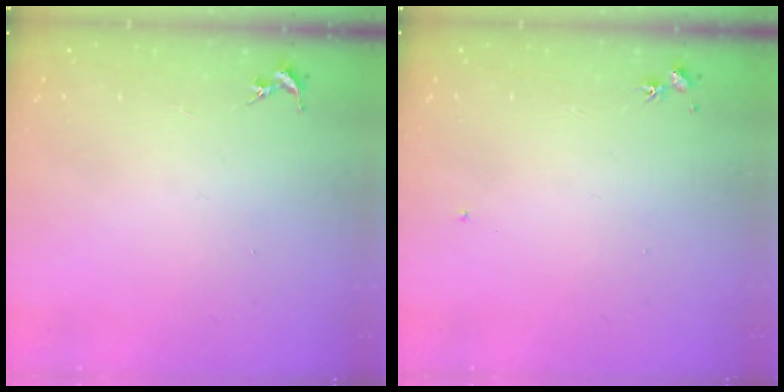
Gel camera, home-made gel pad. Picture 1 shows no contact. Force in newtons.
{"total": 4.4, "press": 4.4, "slide": 0.5}